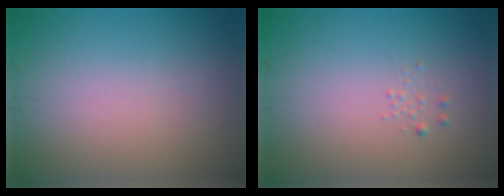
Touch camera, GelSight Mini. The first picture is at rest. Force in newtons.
{"total": 0.6, "press": 0.6, "slide": 0.0}